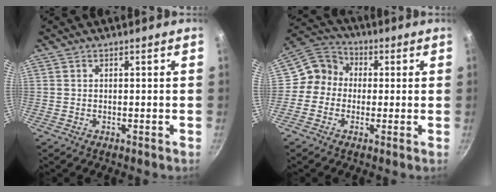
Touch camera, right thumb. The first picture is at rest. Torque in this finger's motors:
{"motor_torque": [-0.09, 0.20, -0.17, -0.29, -0.01]}